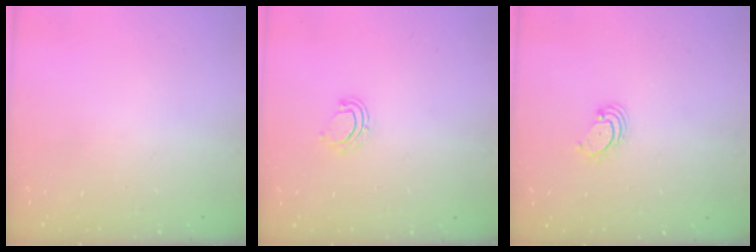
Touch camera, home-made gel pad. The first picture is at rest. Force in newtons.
{"total": 5.0, "press": 4.9, "slide": 1.0}
{"total": 2.7, "press": 2.7, "slide": 0.3}